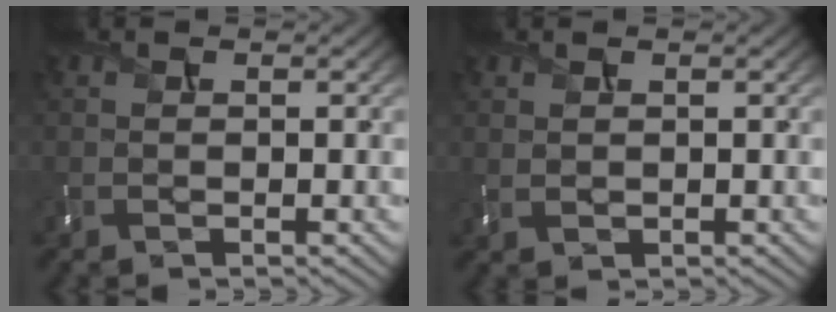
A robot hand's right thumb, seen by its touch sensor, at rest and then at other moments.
{"total": 1.2, "force": [0.8, 0.7, 0.6], "torque": [-0.016, 0.001, 0.020]}